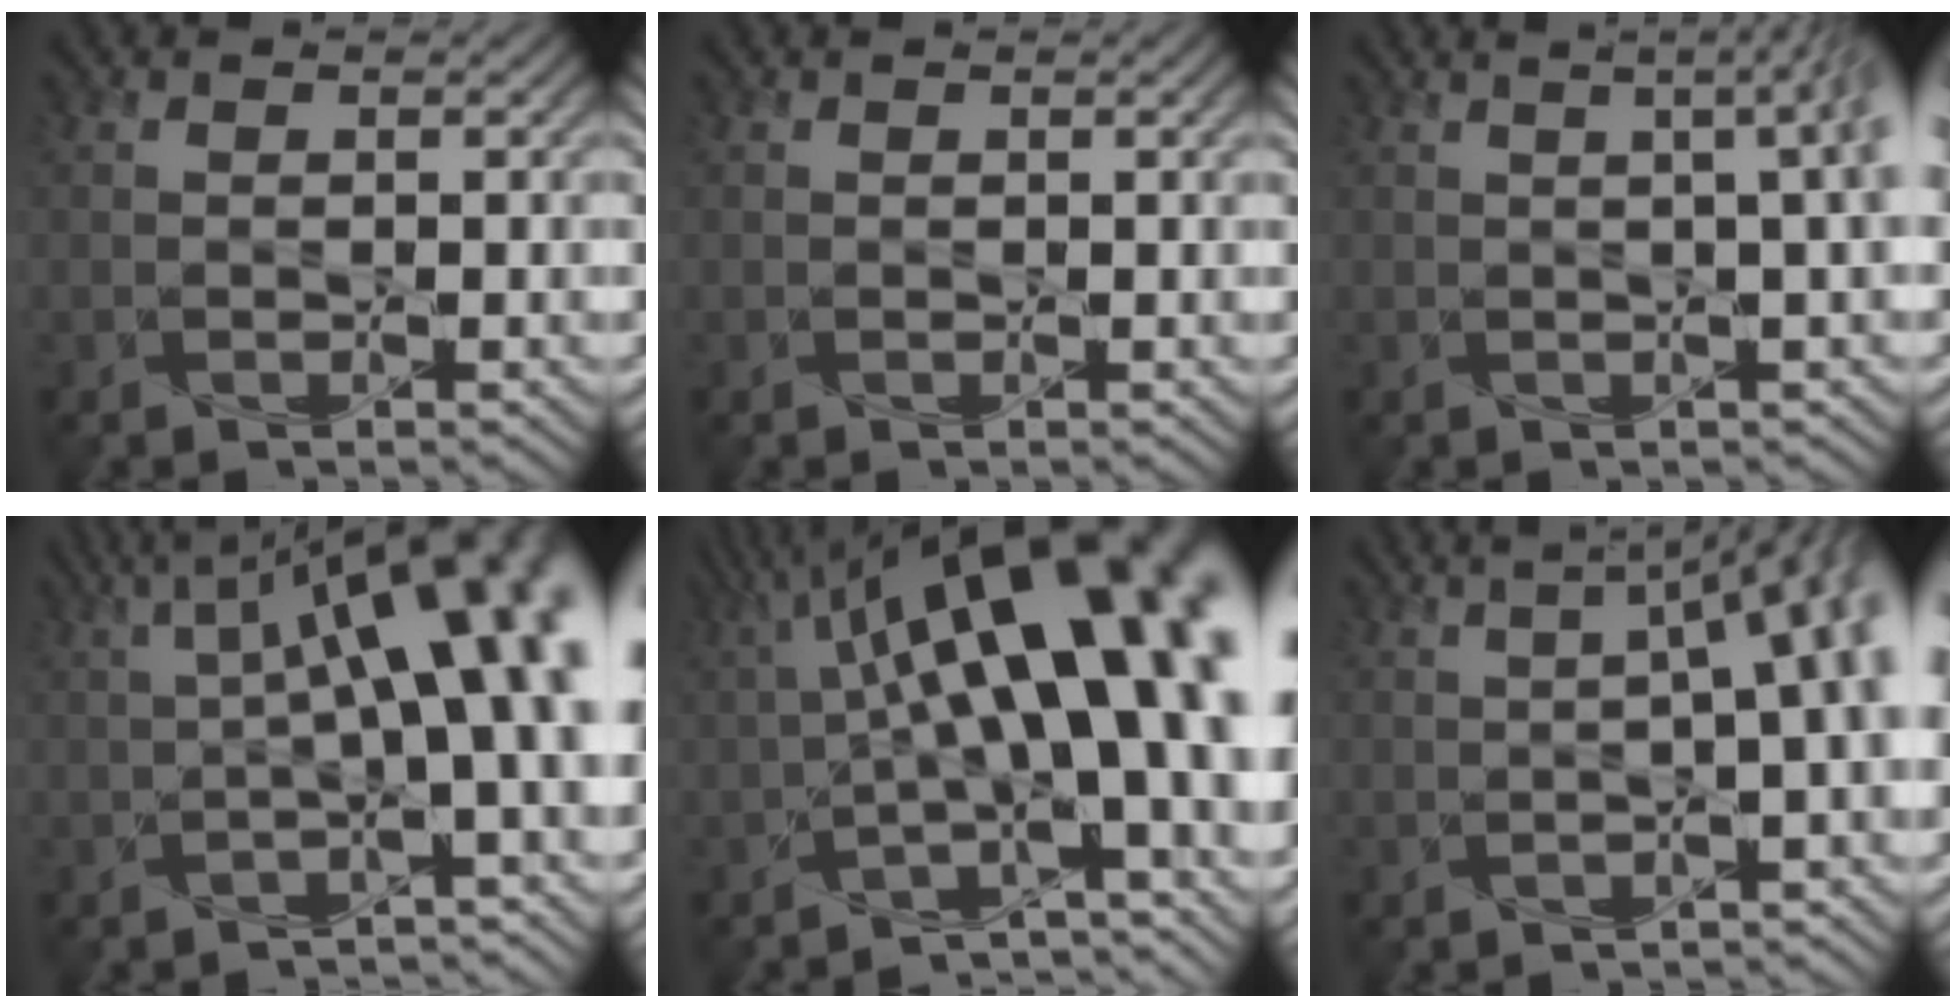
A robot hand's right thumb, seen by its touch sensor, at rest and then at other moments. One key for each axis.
{"total": 0.0}
{"total": 6.9, "fx": 1.3, "fy": 2.0, "fz": 6.5, "tx": -0.067, "ty": 0.033, "tz": -0.002}
{"total": 12.7, "fx": 1.6, "fy": 3.6, "fz": 12.1, "tx": -0.177, "ty": 0.017, "tz": 0.021}
{"total": 18.0, "fx": 0.9, "fy": 6.5, "fz": 16.7, "tx": -0.214, "ty": 0.018, "tz": 0.021}
{"total": 8.4, "fx": 0.3, "fy": 2.4, "fz": 8.1, "tx": -0.094, "ty": 0.021, "tz": -0.006}